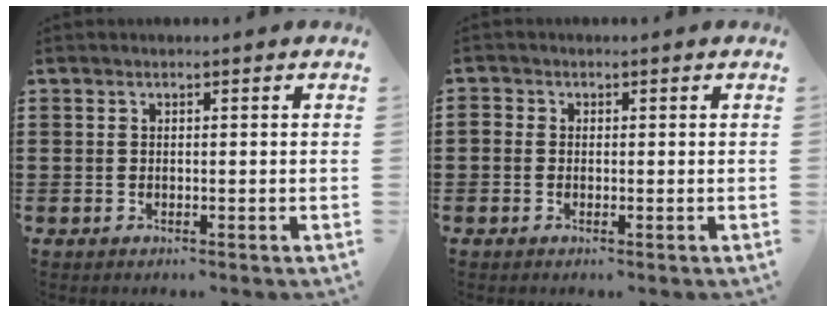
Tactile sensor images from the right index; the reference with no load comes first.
{"total": 0.9, "force": [-0.4, 0.8, 0.2], "torque": [-0.005, 0.004, -0.008]}